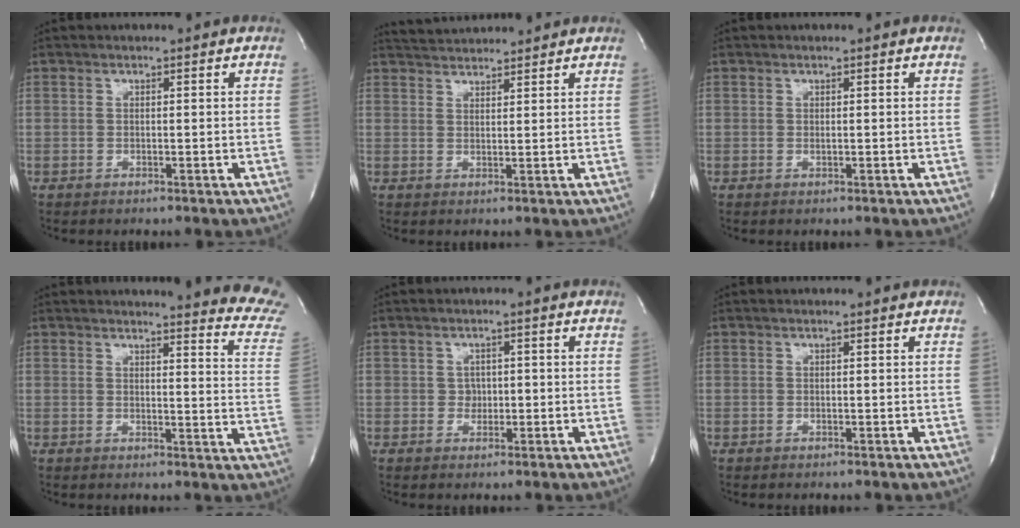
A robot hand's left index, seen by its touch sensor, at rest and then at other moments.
{"total": 5.2, "force": [5.1, 0.3, 0.8], "torque": [-0.022, 0.028, 0.085]}
{"total": 0.0}
{"total": 16.1, "force": [15.4, 1.0, 4.9], "torque": [-0.042, -0.114, 0.142]}
{"total": 1.7, "force": [-0.2, 1.5, 0.7], "torque": [-0.008, 0.005, 0.000]}
{"total": 0.0}